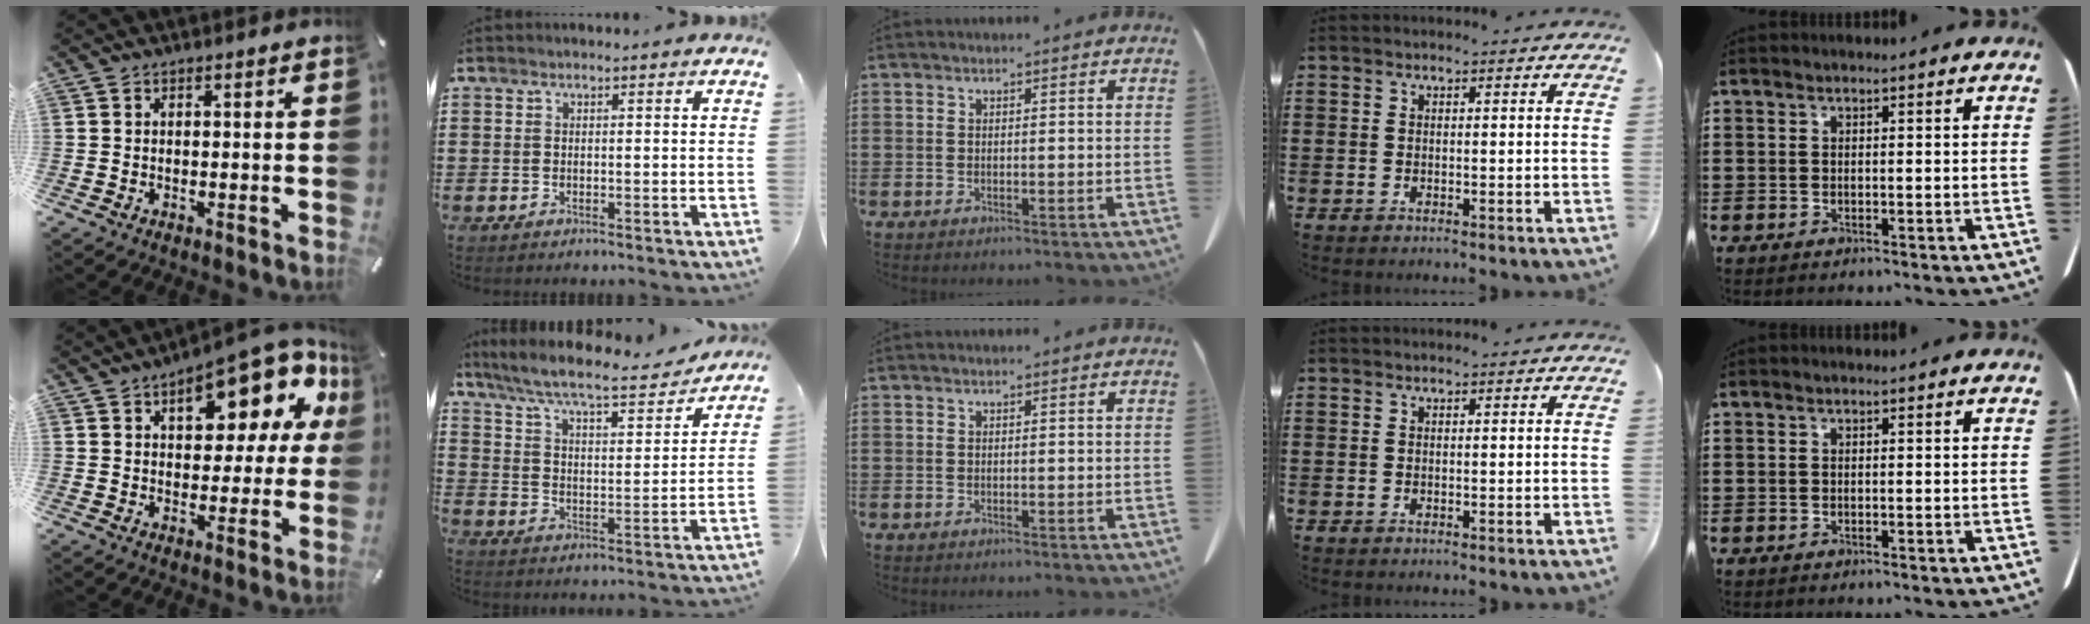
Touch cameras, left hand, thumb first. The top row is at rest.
{"thumb": {"total": 17.2, "force": [9.7, 8.1, 11.7], "torque": [-0.152, -0.062, 0.158]}, "index": {"total": 7.8, "force": [6.9, 0.2, 3.5], "torque": [-0.097, -0.043, 0.114]}}